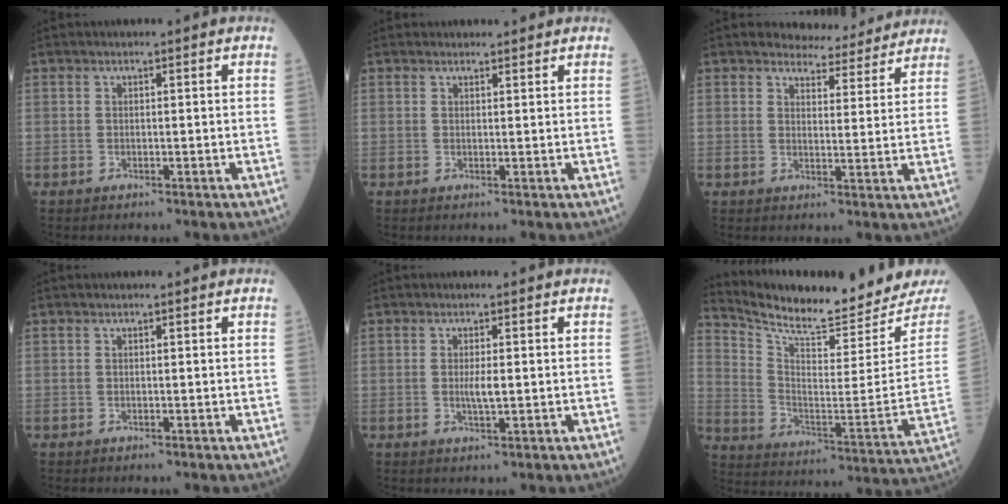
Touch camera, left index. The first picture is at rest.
{"total": 1.5, "force": [1.4, 0.4, -0.1], "torque": [-0.008, 0.003, 0.019]}
{"total": 7.6, "force": [7.3, 1.9, 0.6], "torque": [-0.004, -0.006, 0.085]}
{"total": 0.0}
{"total": 2.2, "force": [0.1, 0.3, 2.2], "torque": [-0.046, -0.004, 0.002]}
{"total": 18.4, "force": [17.8, 1.0, 4.7], "torque": [-0.102, -0.090, 0.261]}